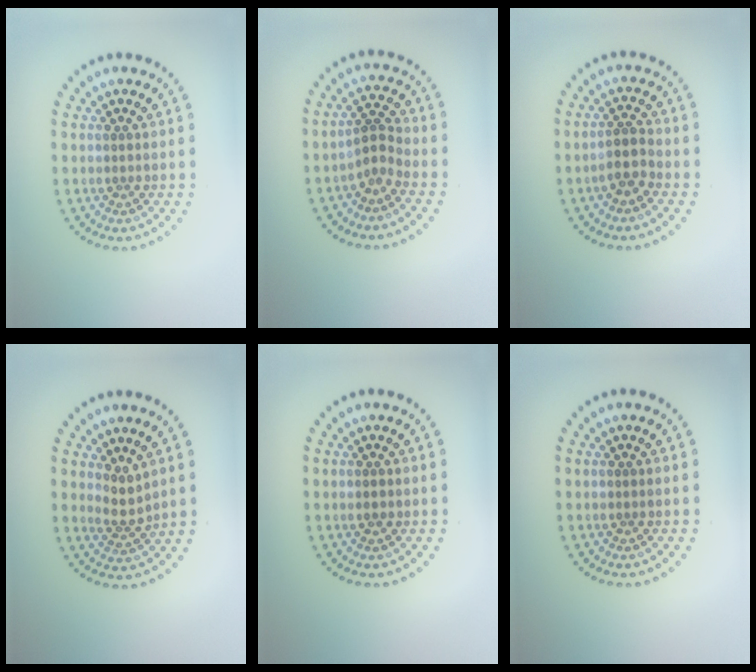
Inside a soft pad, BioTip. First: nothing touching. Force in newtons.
{"total": 2.1, "press": 1.5, "slide": 1.4}
{"total": 2.2, "press": 1.9, "slide": 1.1}
{"total": 2.1, "press": 1.5, "slide": 1.5}
{"total": 0.7, "press": 0.7, "slide": 0.1}
{"total": 0.0}